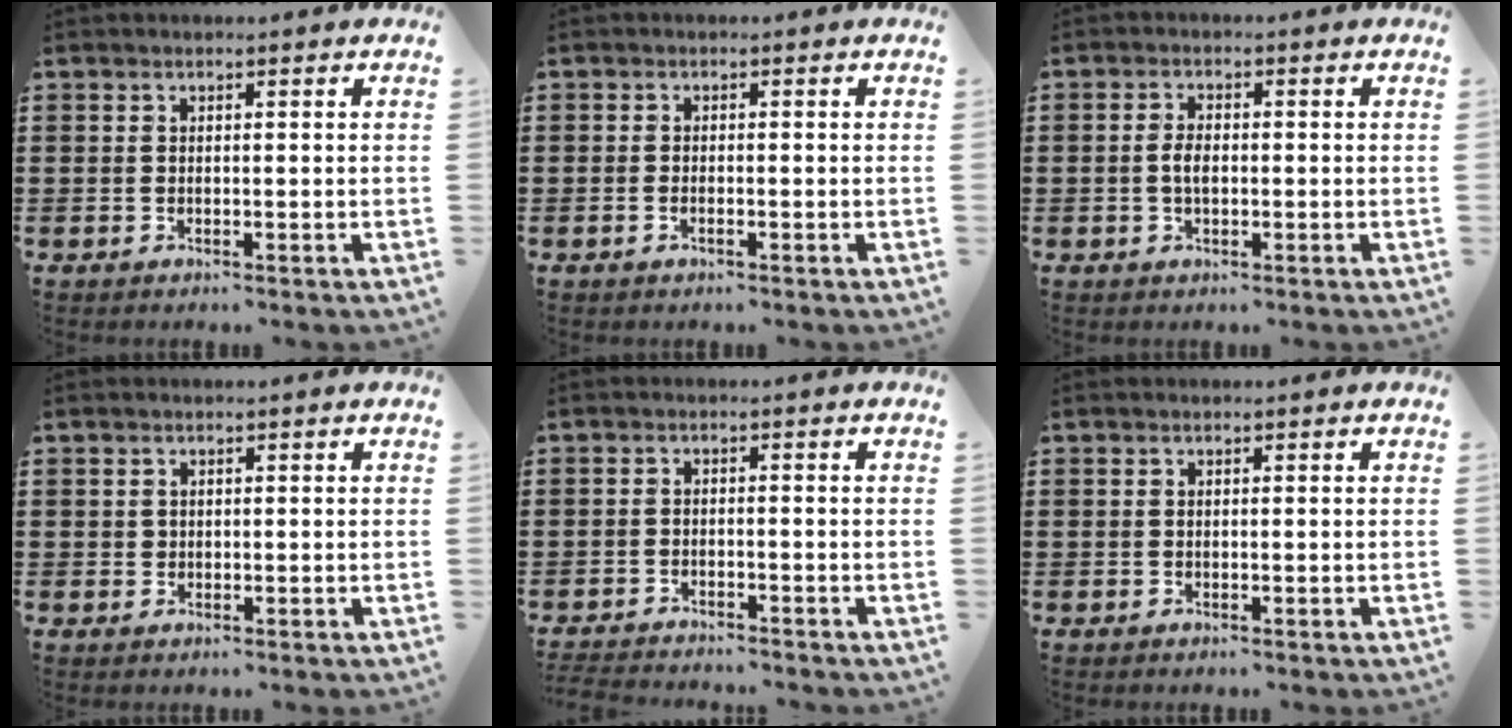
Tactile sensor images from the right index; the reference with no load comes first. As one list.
[{"total": 0.6, "force": [-0.4, 0.1, 0.5], "torque": [-0.012, -0.005, -0.005]}, {"total": 2.7, "force": [-0.3, 1.3, 2.4], "torque": [-0.053, 0.000, -0.007]}, {"total": 0.8, "force": [0.2, 0.7, 0.2], "torque": [-0.005, 0.005, 0.004]}, {"total": 2.1, "force": [-2.1, 0.0, -0.1], "torque": [-0.004, -0.002, -0.044]}, {"total": 0.0}]